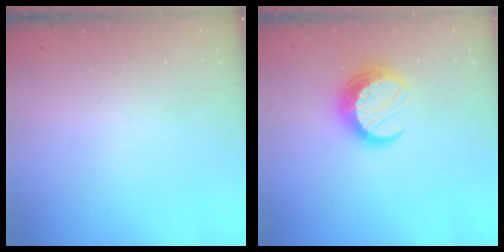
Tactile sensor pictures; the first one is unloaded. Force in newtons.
{"total": 11.4, "press": 11.4, "slide": 0.9}